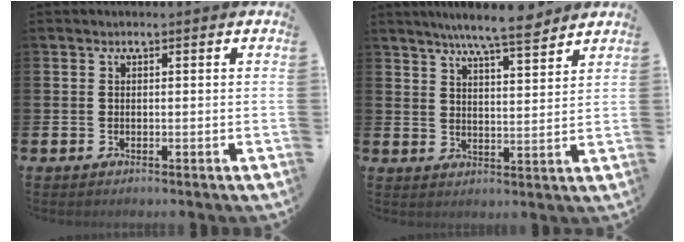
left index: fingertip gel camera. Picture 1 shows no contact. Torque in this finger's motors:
{"motor_torque": [0.40, -0.64, 0.77, 0.21]}